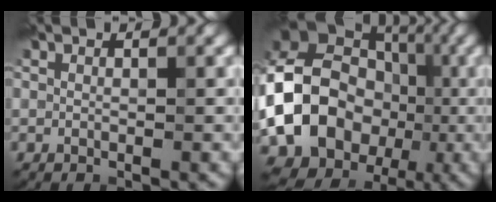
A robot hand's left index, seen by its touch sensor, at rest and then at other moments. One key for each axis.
{"total": 18.5, "fx": -3.8, "fy": 15.8, "fz": 9.0, "tx": -0.173, "ty": 0.001, "tz": -0.086}